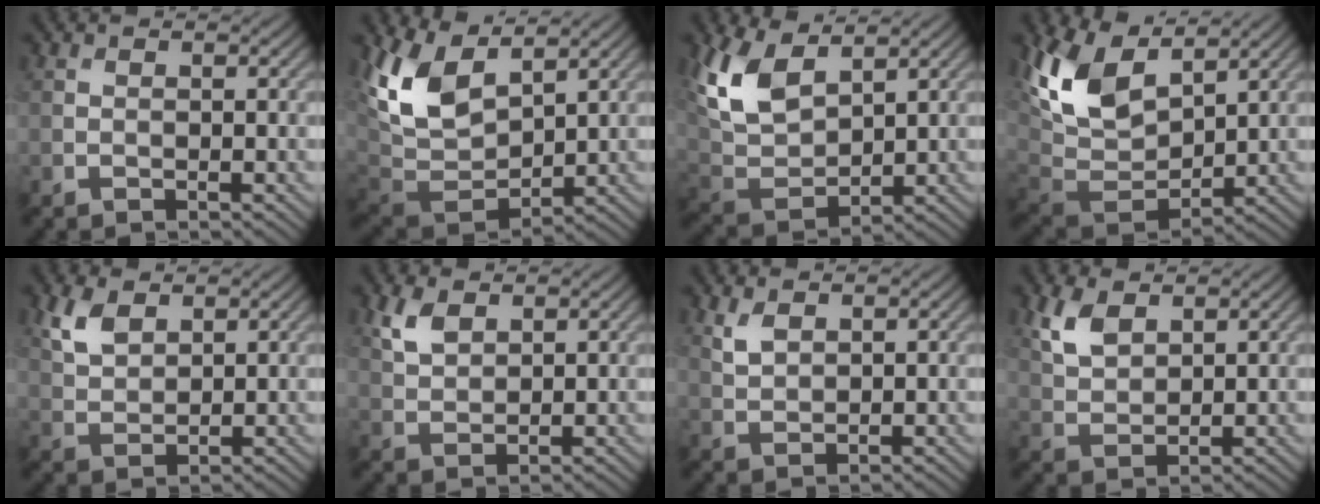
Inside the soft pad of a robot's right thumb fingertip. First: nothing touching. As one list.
[{"total": 11.9, "force": [5.4, 6.5, 8.4], "torque": [-0.211, 0.001, 0.109]}, {"total": 10.5, "force": [5.3, 5.4, 7.2], "torque": [-0.194, 0.008, 0.108]}, {"total": 13.2, "force": [6.4, 7.1, 9.1], "torque": [-0.224, 0.010, 0.125]}, {"total": 4.4, "force": [2.6, 2.4, 2.7], "torque": [-0.070, 0.002, 0.058]}, {"total": 3.9, "force": [2.3, 2.1, 2.3], "torque": [-0.060, 0.001, 0.050]}, {"total": 2.6, "force": [1.6, 1.3, 1.5], "torque": [-0.043, -0.002, 0.037]}, {"total": 5.0, "force": [2.9, 2.7, 3.1], "torque": [-0.081, 0.001, 0.063]}]